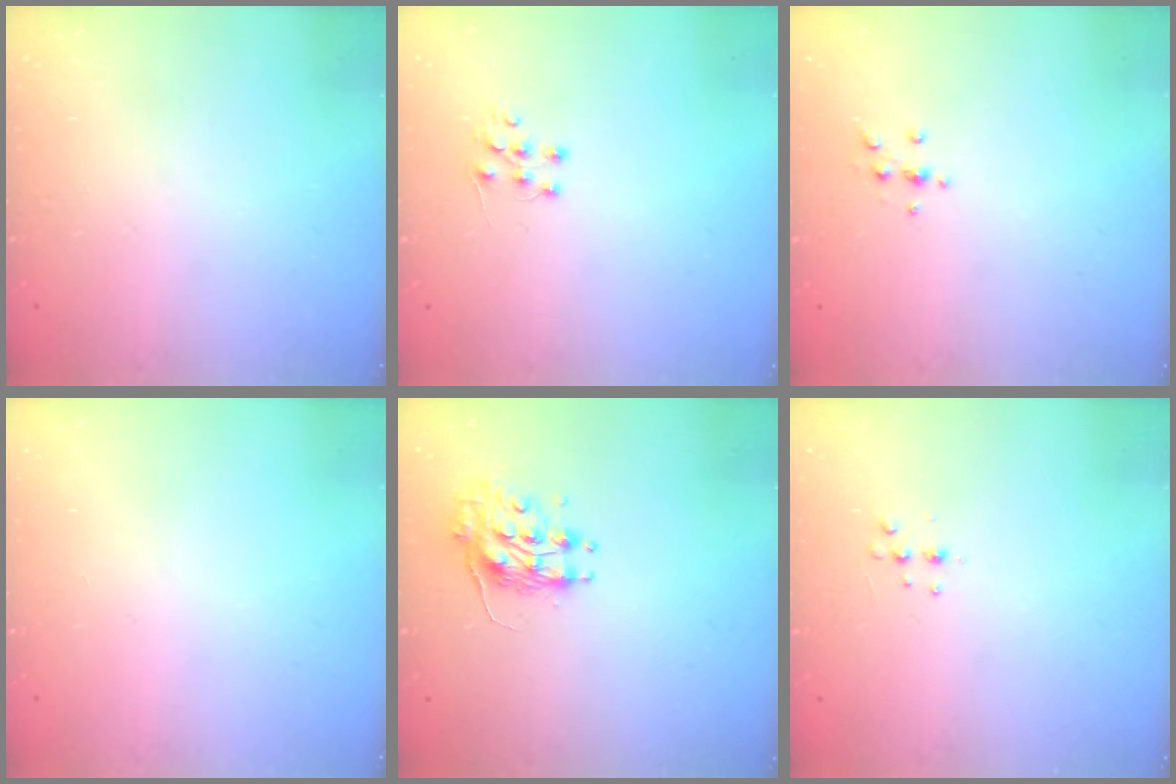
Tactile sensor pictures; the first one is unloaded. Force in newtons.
{"total": 4.7, "press": 4.7, "slide": 0.3}
{"total": 3.8, "press": 3.6, "slide": 1.2}
{"total": 0.0}
{"total": 8.8, "press": 8.8, "slide": 0.0}
{"total": 4.1, "press": 3.9, "slide": 1.3}